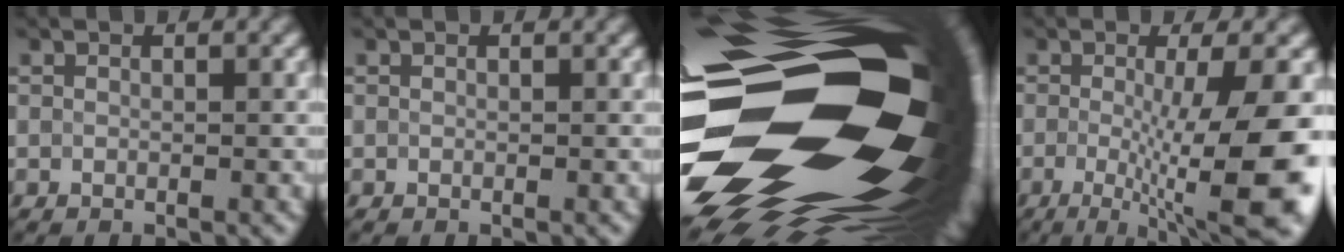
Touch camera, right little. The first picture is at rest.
{"total": 0.0}
{"total": 22.3, "force": [-4.5, 13.2, 17.4], "torque": [-0.282, -0.030, -0.087]}
{"total": 11.0, "force": [-1.8, 2.5, 10.6], "torque": [-0.151, -0.015, -0.022]}